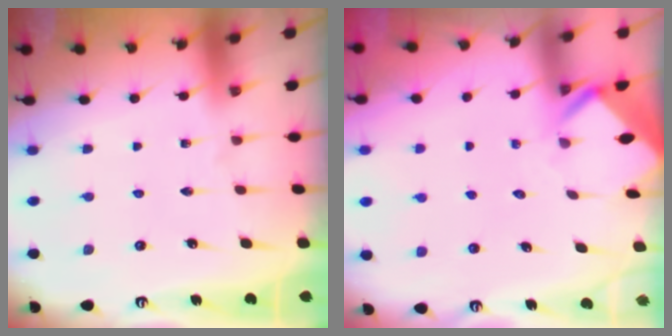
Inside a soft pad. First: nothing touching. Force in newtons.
{"total": 2.8, "press": 2.8, "slide": 0.1}